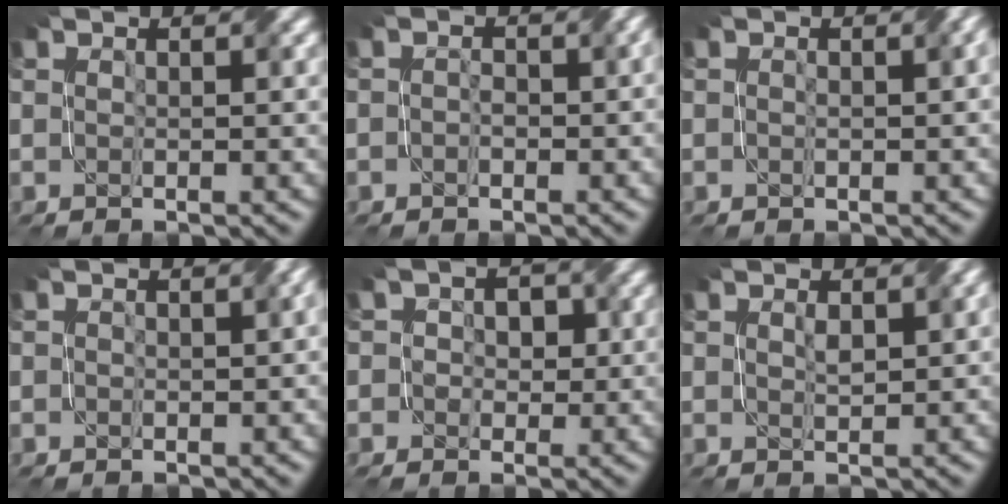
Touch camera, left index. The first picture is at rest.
{"total": 2.6, "force": [-1.0, 1.5, 1.9], "torque": [-0.014, 0.001, -0.013]}
{"total": 1.5, "force": [-0.3, 0.5, 1.4], "torque": [-0.019, -0.003, -0.001]}
{"total": 2.2, "force": [-0.7, 1.1, 1.8], "torque": [-0.022, -0.003, -0.009]}
{"total": 3.7, "force": [-0.1, 3.4, 1.5], "torque": [-0.002, 0.013, -0.030]}
{"total": 0.8, "force": [0.3, 0.2, 0.8], "torque": [-0.017, 0.001, 0.008]}